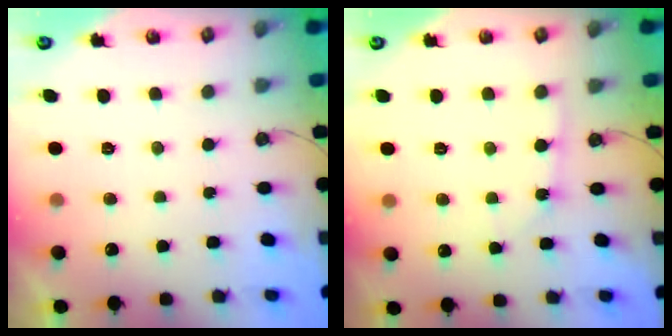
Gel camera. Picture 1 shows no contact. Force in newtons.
{"total": 3.1, "press": 3.0, "slide": 0.4}